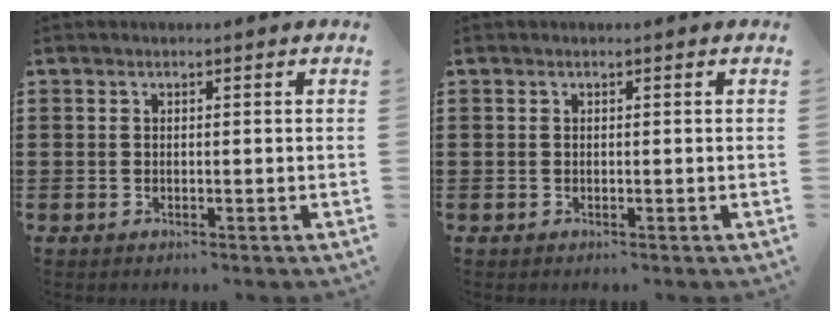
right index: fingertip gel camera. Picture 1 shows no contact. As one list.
[{"total": 0.0}]